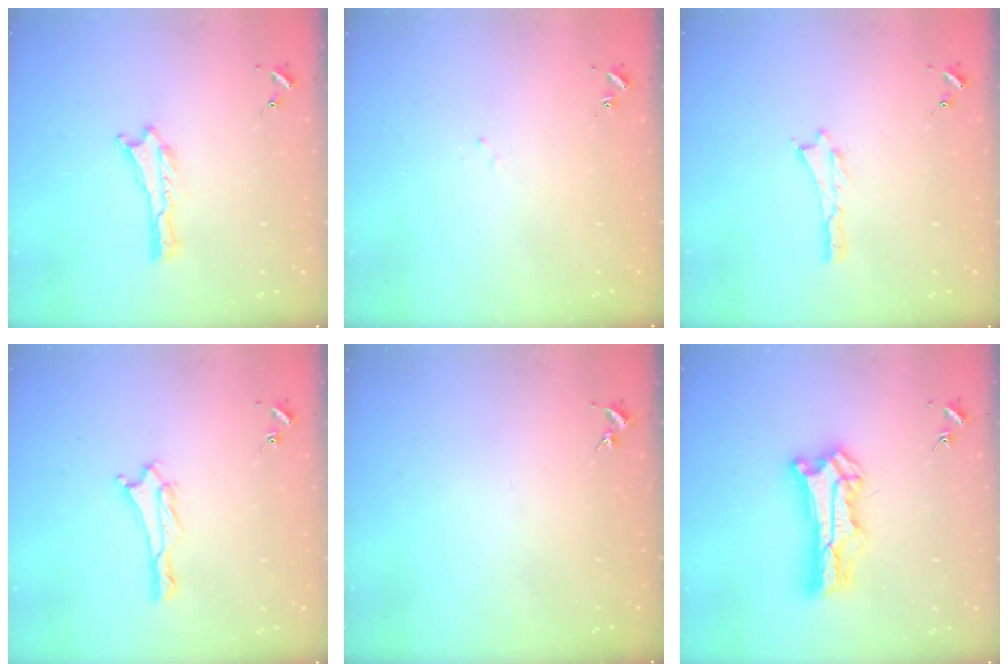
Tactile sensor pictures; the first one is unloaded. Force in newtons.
{"total": 1.1, "press": 1.0, "slide": 0.2}
{"total": 0.0}
{"total": 1.4, "press": 1.4, "slide": 0.2}
{"total": 0.0}
{"total": 10.7, "press": 10.6, "slide": 1.0}